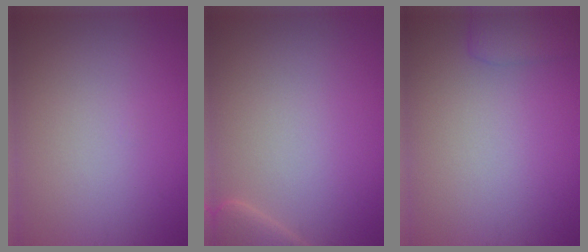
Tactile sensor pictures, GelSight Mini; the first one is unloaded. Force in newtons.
{"total": 2.4, "press": 2.3, "slide": 0.4}
{"total": 2.3, "press": 2.3, "slide": 0.2}